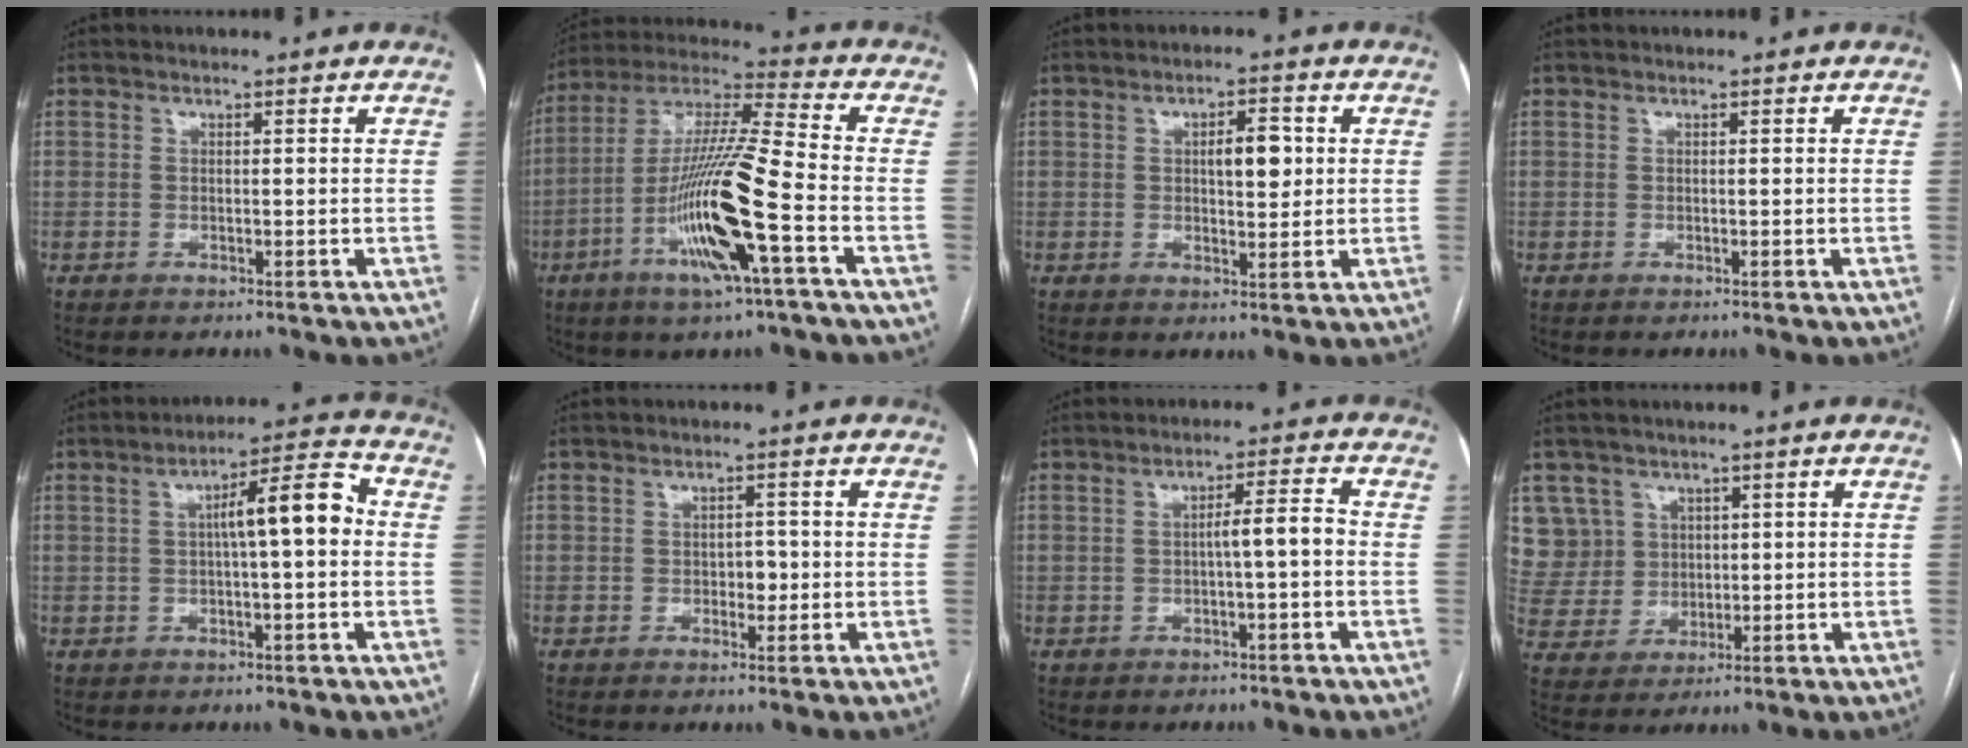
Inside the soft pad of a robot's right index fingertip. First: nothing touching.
{"total": 16.8, "force": [-5.9, 0.1, 15.7], "torque": [-0.312, -0.008, -0.112]}
{"total": 4.9, "force": [1.1, 1.9, 4.4], "torque": [-0.067, 0.005, 0.019]}
{"total": 0.0}
{"total": 8.6, "force": [0.8, 1.5, 8.4], "torque": [-0.129, 0.031, 0.012]}
{"total": 2.1, "force": [-0.3, 1.4, 1.5], "torque": [-0.018, 0.004, -0.001]}
{"total": 3.9, "force": [-0.5, 0.2, 3.9], "torque": [-0.061, 0.011, -0.005]}
{"total": 8.3, "force": [3.8, 7.3, -0.1], "torque": [-0.004, 0.029, 0.092]}